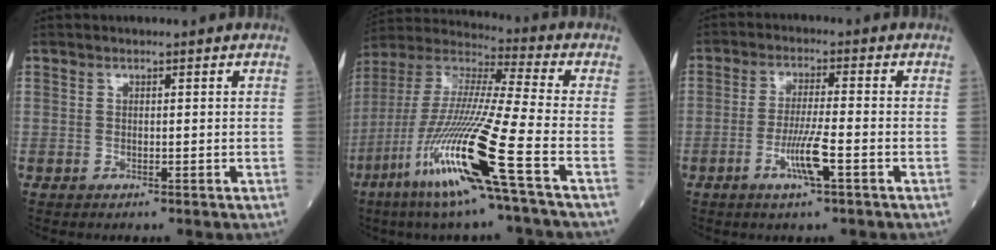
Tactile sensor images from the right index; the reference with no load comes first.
{"total": 19.5, "force": [-8.6, -1.0, 17.4], "torque": [-0.387, -0.048, -0.177]}
{"total": 5.7, "force": [-2.4, 0.0, 5.2], "torque": [-0.100, -0.008, -0.046]}